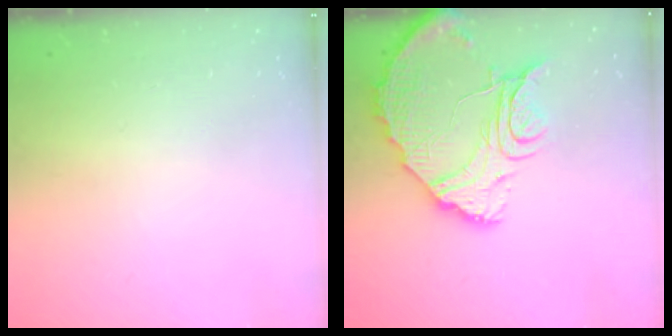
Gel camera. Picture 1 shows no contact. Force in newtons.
{"total": 20.3, "press": 20.2, "slide": 2.2}